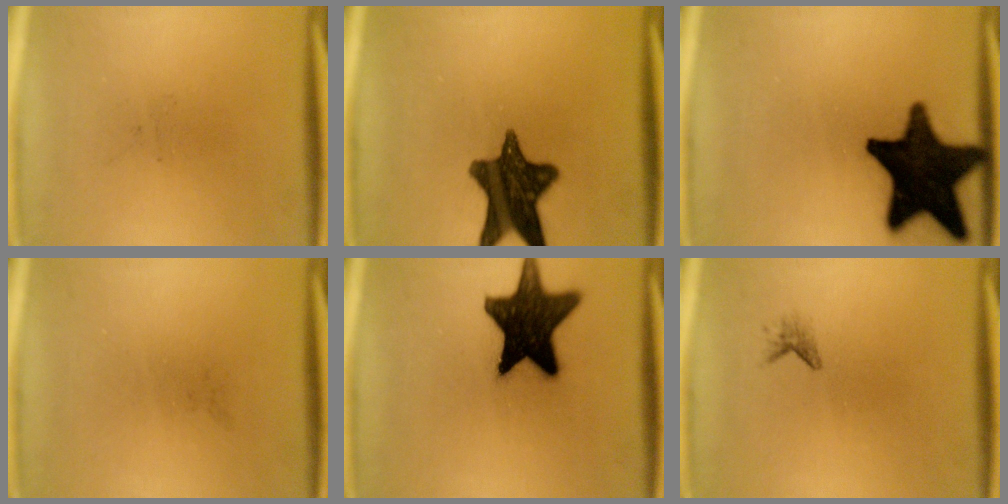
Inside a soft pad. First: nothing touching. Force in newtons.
{"total": 13.5}
{"total": 19.8}
{"total": 0.0}
{"total": 17.6}
{"total": 1.0}